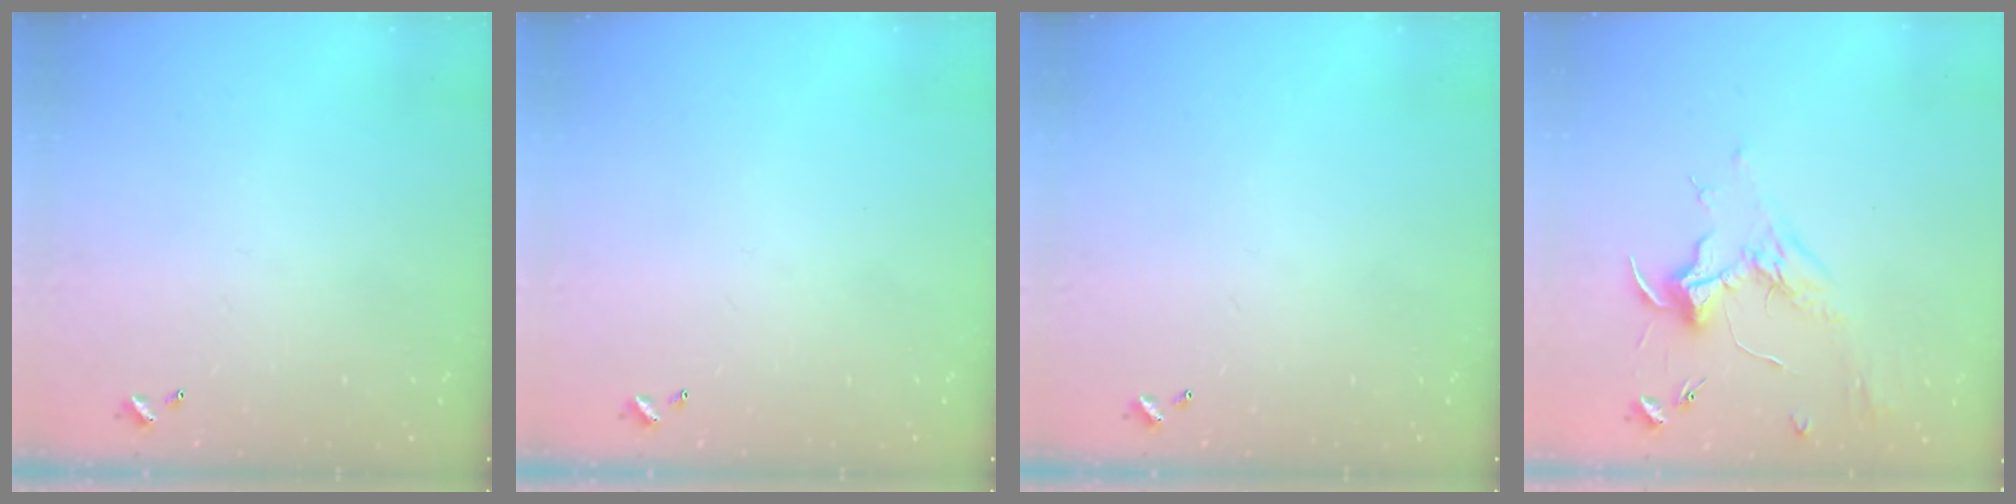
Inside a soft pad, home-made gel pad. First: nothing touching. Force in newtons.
{"total": 0.0}
{"total": 0.0}
{"total": 1.8, "press": 1.7, "slide": 0.7}